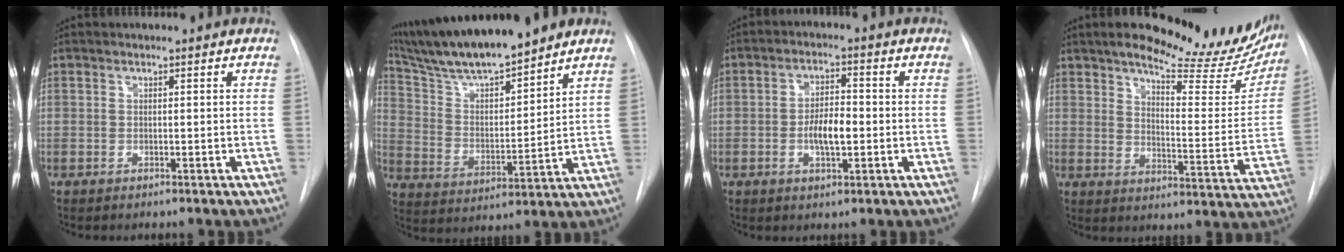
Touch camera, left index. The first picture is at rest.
{"total": 16.4, "force": [14.3, 1.5, 8.0], "torque": [-0.145, 0.007, 0.259]}
{"total": 5.3, "force": [-1.0, 1.9, 4.8], "torque": [-0.090, 0.003, -0.018]}
{"total": 20.6, "force": [17.2, 5.3, 10.0], "torque": [-0.123, -0.035, 0.208]}